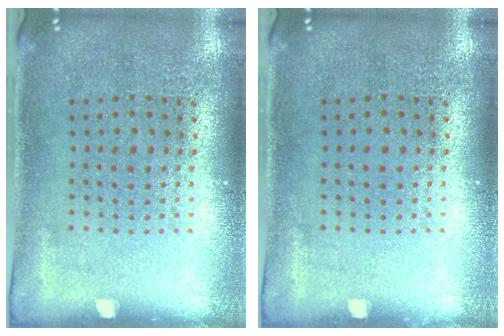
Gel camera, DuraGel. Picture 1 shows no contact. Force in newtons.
{"total": 0.0}